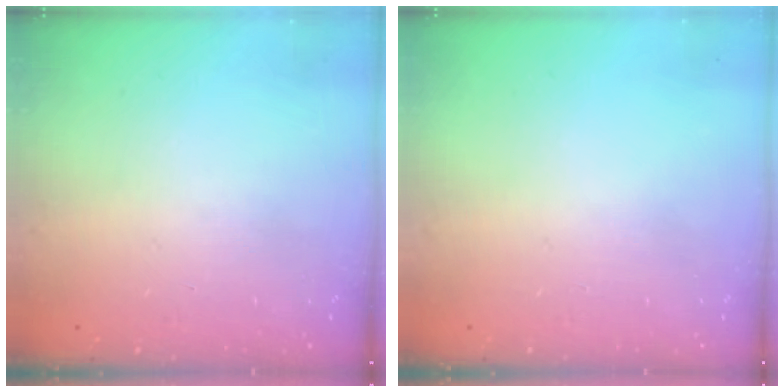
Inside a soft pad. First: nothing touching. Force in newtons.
{"total": 0.0}